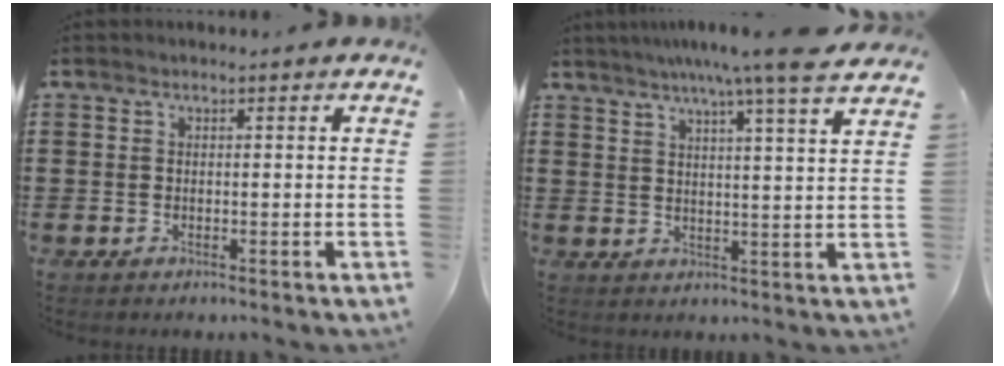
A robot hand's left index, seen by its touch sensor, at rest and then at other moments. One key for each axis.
{"total": 7.5, "fx": 5.9, "fy": -1.0, "fz": 4.5, "tx": -0.088, "ty": -0.026, "tz": 0.095}